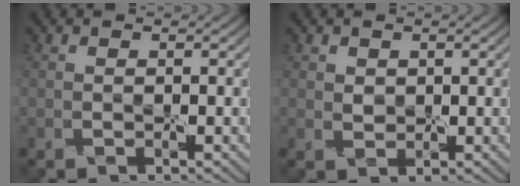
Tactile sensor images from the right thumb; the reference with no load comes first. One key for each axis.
{"total": 1.2, "fx": 0.9, "fy": 0.8, "fz": 0.2, "tx": 0.007, "ty": 0.007, "tz": 0.017}